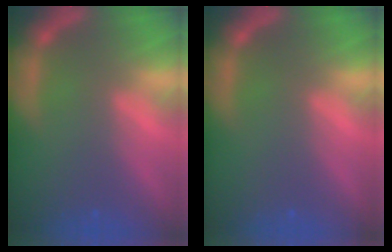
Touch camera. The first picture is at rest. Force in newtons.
{"total": 0.0}